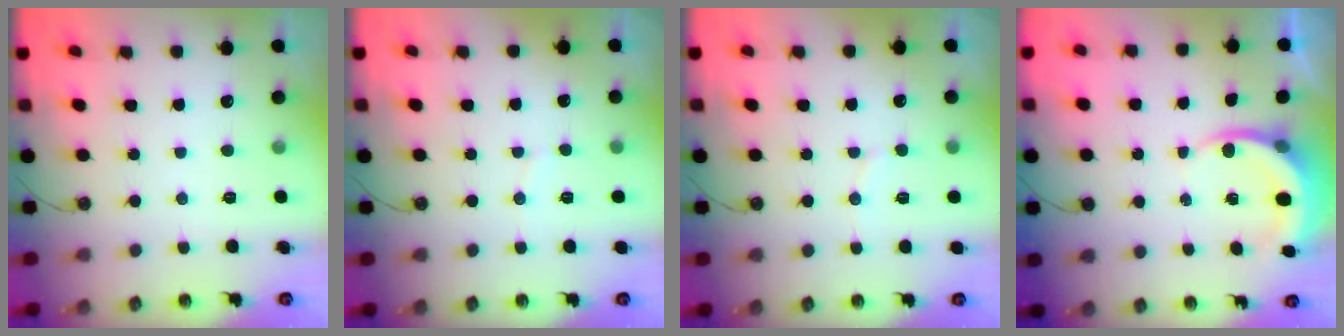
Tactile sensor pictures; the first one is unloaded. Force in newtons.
{"total": 2.5, "press": 2.5, "slide": 0.2}
{"total": 5.6, "press": 5.4, "slide": 1.3}
{"total": 4.9, "press": 4.9, "slide": 0.1}